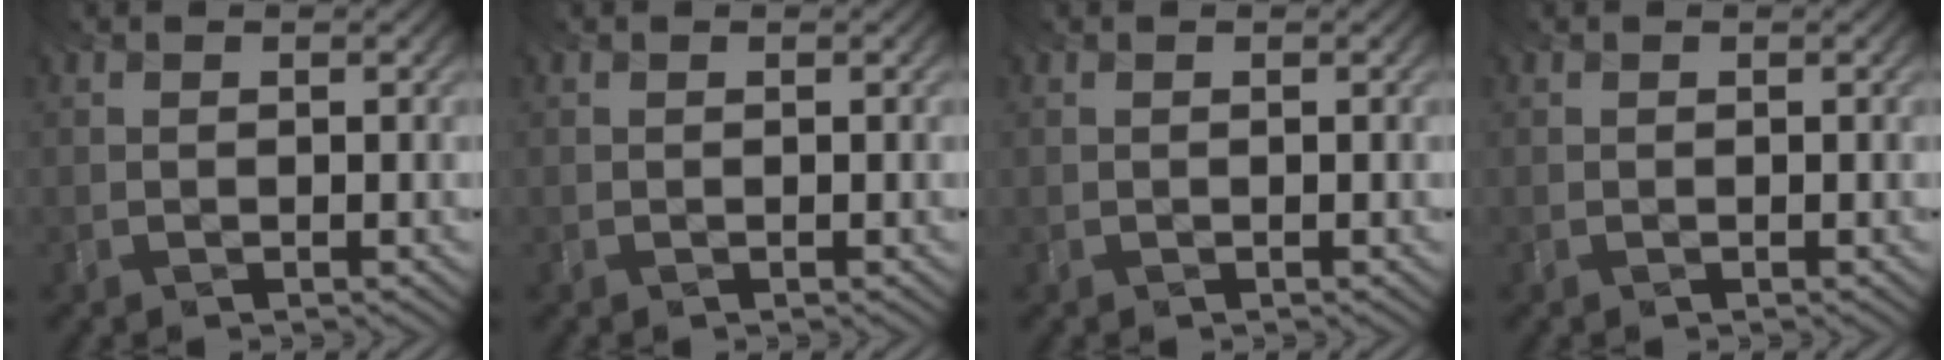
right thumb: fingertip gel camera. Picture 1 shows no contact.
{"total": 0.0}
{"total": 0.0}
{"total": 0.0}